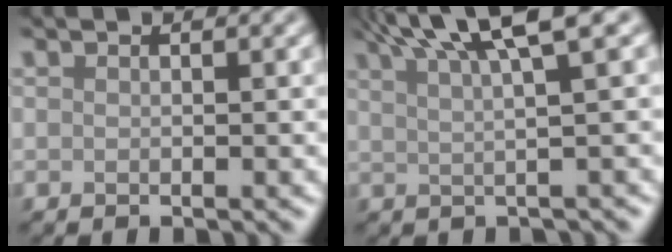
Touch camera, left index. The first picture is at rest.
{"total": 6.9, "force": [4.2, 1.3, 5.3], "torque": [-0.059, 0.025, 0.062]}